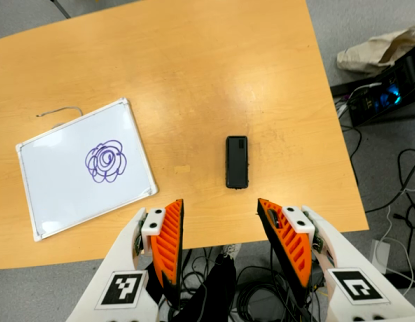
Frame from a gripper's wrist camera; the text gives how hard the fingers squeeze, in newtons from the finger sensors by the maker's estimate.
{"total": 0.0}